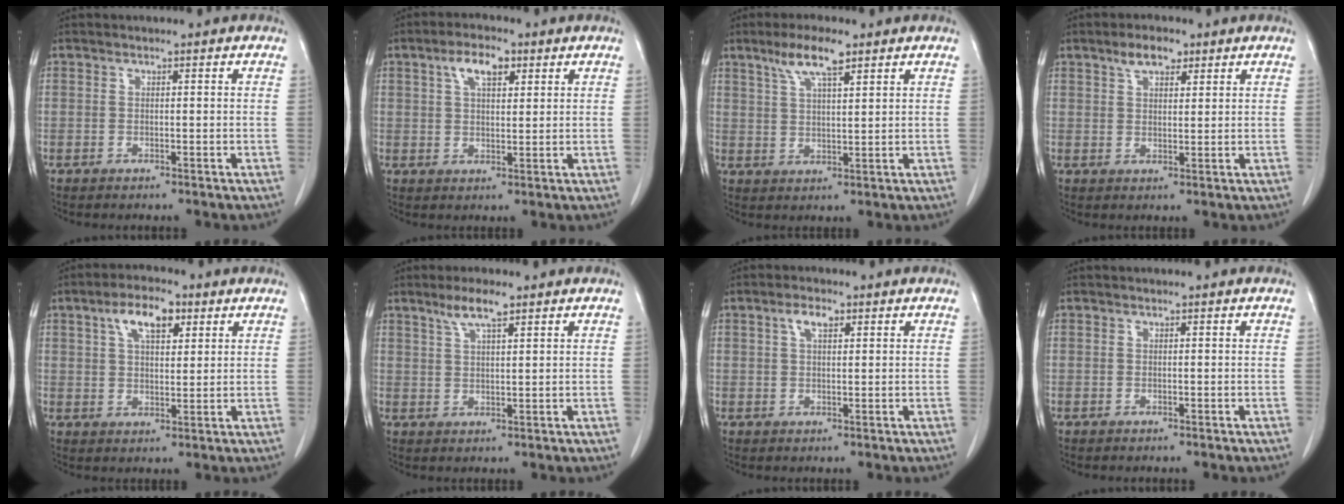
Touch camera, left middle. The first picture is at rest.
{"total": 5.4, "force": [2.7, 2.3, 4.1], "torque": [-0.081, 0.012, 0.049]}
{"total": 6.5, "force": [4.3, 1.1, 4.8], "torque": [-0.097, 0.007, 0.079]}
{"total": 4.2, "force": [2.8, 1.8, 2.6], "torque": [-0.052, 0.009, 0.050]}
{"total": 7.2, "force": [3.5, 3.0, 5.4], "torque": [-0.099, 0.015, 0.061]}
{"total": 4.5, "force": [3.1, 0.6, 3.2], "torque": [-0.065, 0.003, 0.060]}
{"total": 2.9, "force": [1.4, 1.2, 2.2], "torque": [-0.047, 0.007, 0.028]}
{"total": 0.0}